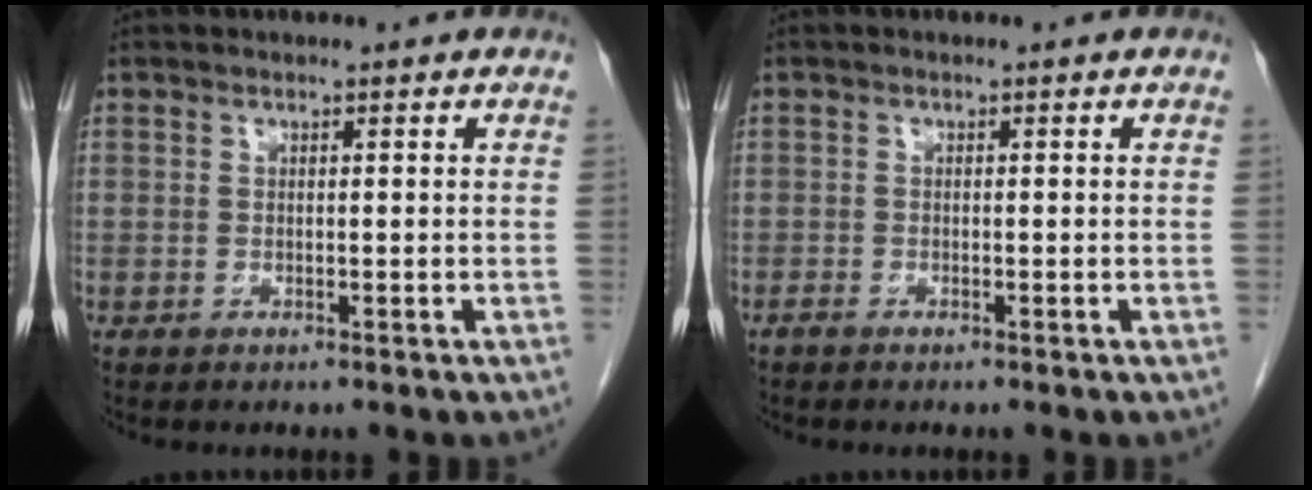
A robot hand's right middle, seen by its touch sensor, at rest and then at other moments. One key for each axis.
{"total": 0.6, "fx": -0.6, "fy": -0.1, "fz": 0.2, "tx": -0.006, "ty": -0.002, "tz": -0.011}